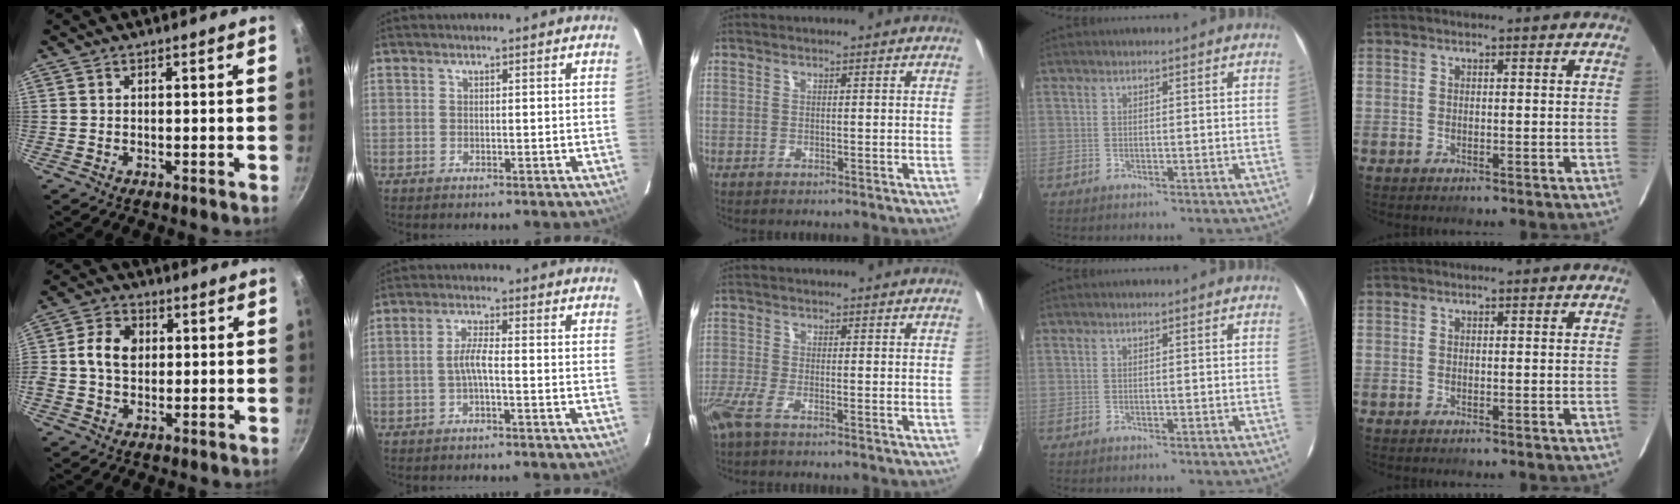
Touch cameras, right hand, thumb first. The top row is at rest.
{"thumb": {"total": 7.9, "force": [0.8, 6.0, 5.0], "torque": [-0.075, 0.009, -0.001]}, "index": {"total": 3.1, "force": [-1.2, 0.2, 2.9], "torque": [-0.062, 0.006, -0.023]}, "middle": {"total": 4.1, "force": [-2.7, 0.8, 3.0], "torque": [-0.075, -0.013, -0.056]}}